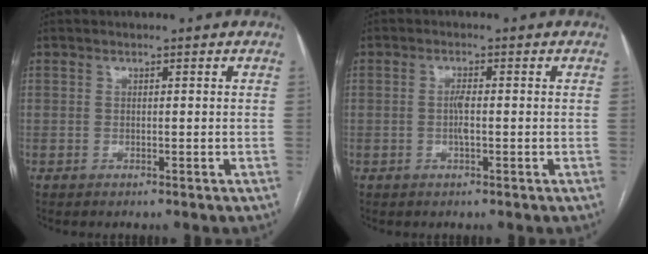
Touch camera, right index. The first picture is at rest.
{"total": 2.1, "force": [-0.3, 0.3, 2.1], "torque": [-0.042, 0.001, -0.007]}